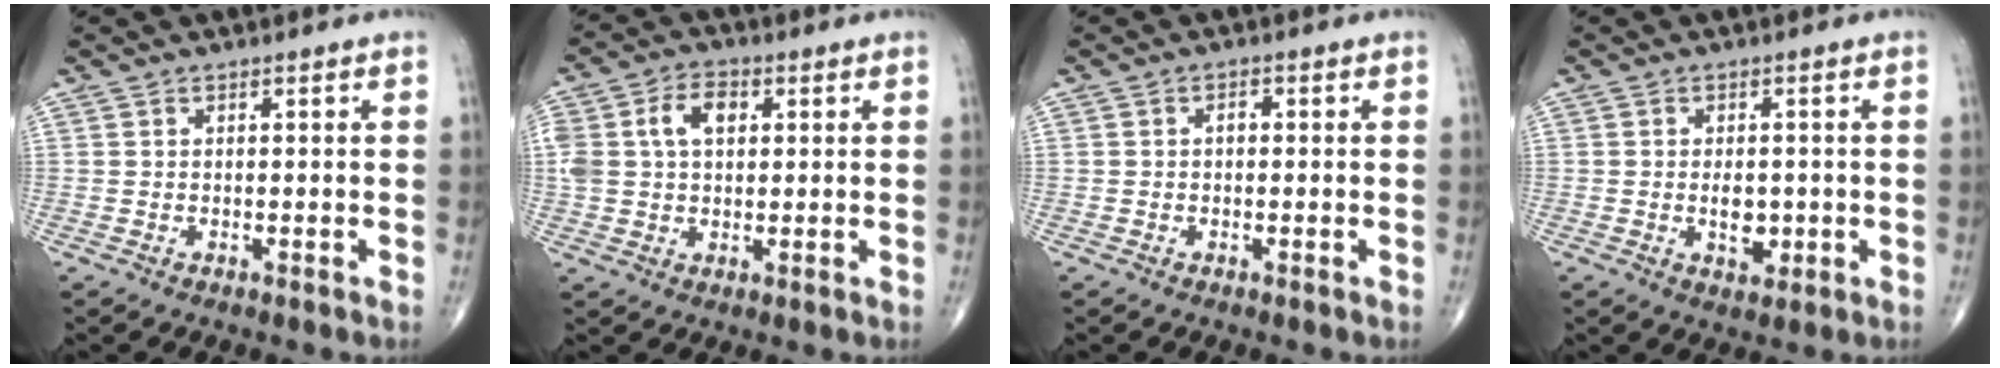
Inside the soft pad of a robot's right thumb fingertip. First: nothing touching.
{"total": 10.0, "force": [2.3, 6.9, 6.9], "torque": [-0.144, 0.017, 0.044]}
{"total": 1.2, "force": [-0.1, 0.8, 0.9], "torque": [-0.008, 0.004, -0.005]}
{"total": 4.1, "force": [-0.5, 2.4, 3.3], "torque": [-0.041, -0.001, -0.004]}